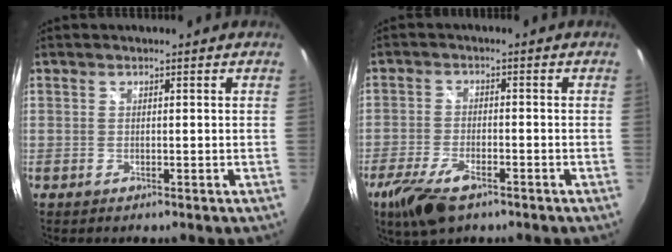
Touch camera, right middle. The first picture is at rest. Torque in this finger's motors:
{"motor_torque": [0.11, -0.10, 0.30, 0.05]}